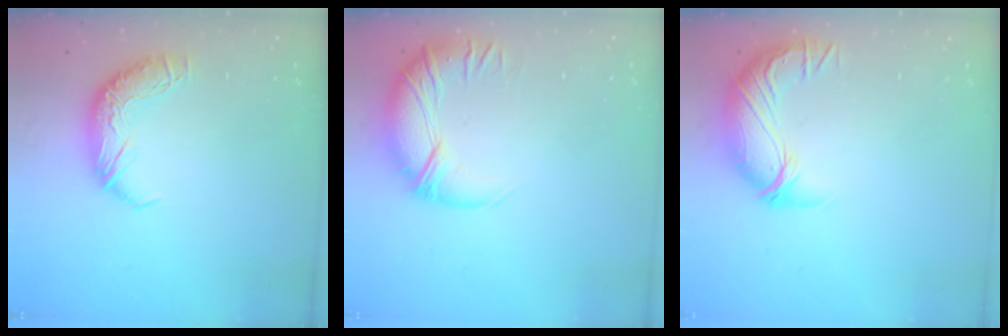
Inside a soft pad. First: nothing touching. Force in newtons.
{"total": 2.9, "press": 0.2, "slide": 2.9}
{"total": 2.8, "press": 0.0, "slide": 2.8}